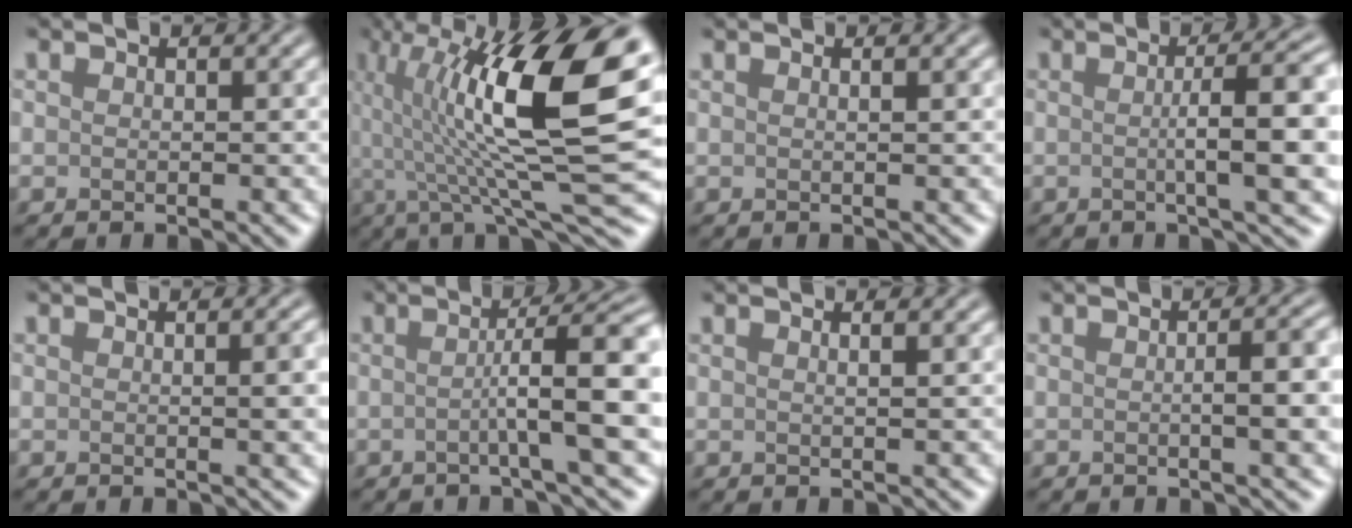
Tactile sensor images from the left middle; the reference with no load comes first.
{"total": 15.3, "force": [3.2, 3.7, 14.5], "torque": [-0.232, 0.012, 0.053]}
{"total": 0.8, "force": [0.4, 0.2, 0.7], "torque": [-0.006, 0.000, -0.002]}
{"total": 7.5, "force": [0.0, 1.5, 7.4], "torque": [-0.096, 0.011, 0.000]}
{"total": 2.7, "force": [0.1, 0.7, 2.7], "torque": [-0.027, 0.002, 0.000]}
{"total": 7.8, "force": [-0.4, 1.1, 7.7], "torque": [-0.103, 0.010, -0.012]}
{"total": 1.4, "force": [0.7, 0.5, 1.1], "torque": [-0.005, 0.005, -0.007]}
{"total": 4.4, "force": [-0.3, 1.1, 4.3], "torque": [-0.057, 0.006, -0.002]}